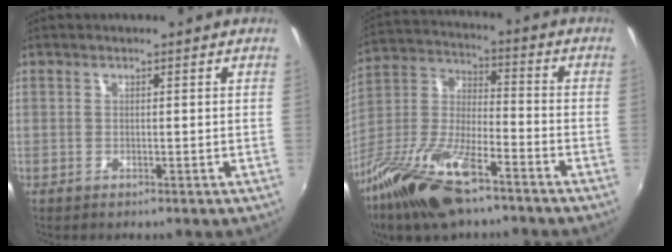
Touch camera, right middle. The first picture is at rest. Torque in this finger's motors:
{"motor_torque": [1.09, -1.04, 0.37, 0.21]}